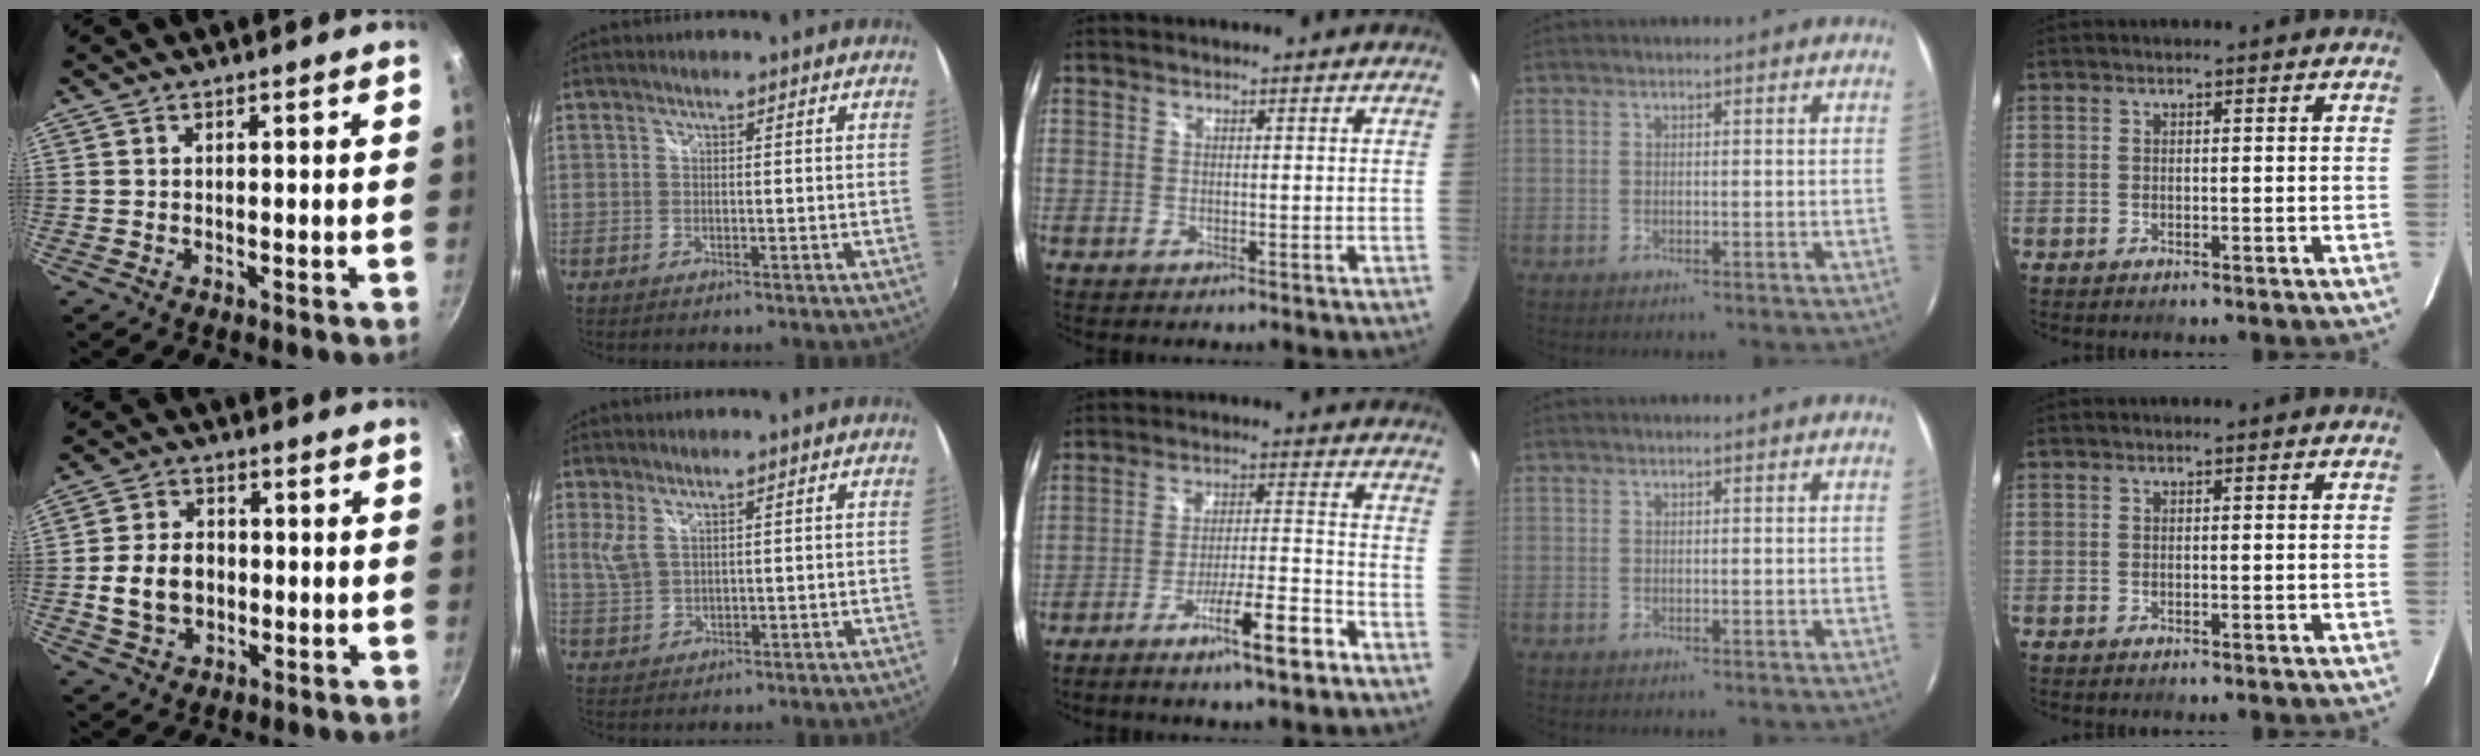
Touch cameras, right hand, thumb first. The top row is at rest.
{"thumb": {"total": 9.3, "force": [-0.9, 7.2, 5.8], "torque": [-0.086, 0.013, -0.017]}, "index": {"total": 3.4, "force": [1.8, 1.5, 2.5], "torque": [-0.054, -0.003, 0.038]}, "middle": {"total": 10.1, "force": [-6.8, 0.5, 7.5], "torque": [-0.141, 0.002, -0.107]}}